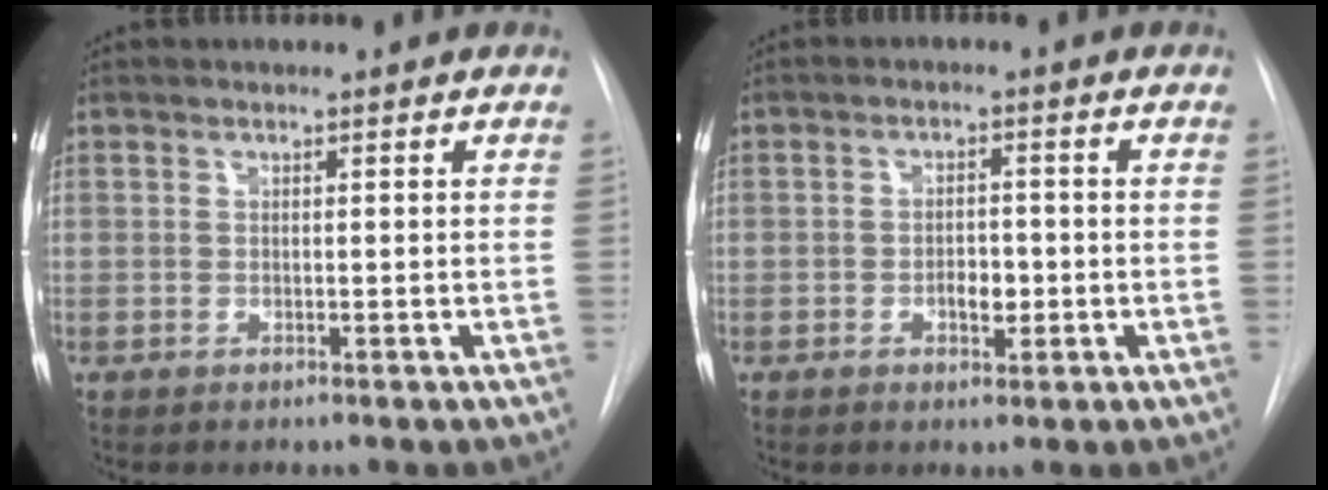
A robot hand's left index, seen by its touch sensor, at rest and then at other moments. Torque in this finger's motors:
{"motor_torque": [0.19, 0.04, 0.04, 0.01]}